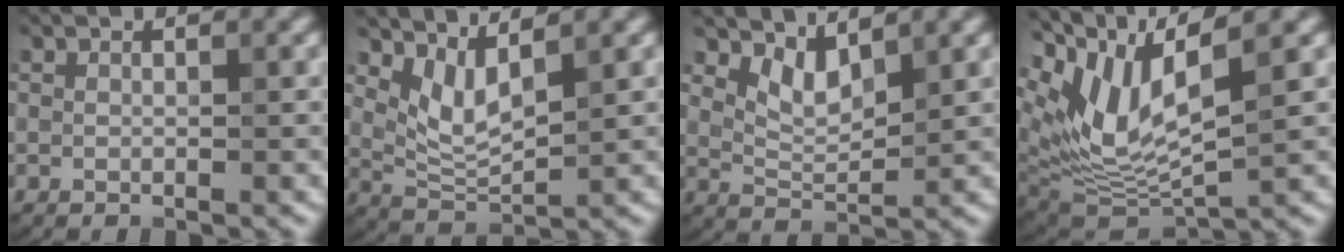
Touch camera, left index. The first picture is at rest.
{"total": 3.7, "force": [2.1, 1.3, 2.7], "torque": [-0.064, -0.013, 0.048]}
{"total": 3.1, "force": [2.1, 1.2, 1.9], "torque": [-0.040, -0.011, 0.042]}
{"total": 8.5, "force": [3.5, 3.1, 7.1], "torque": [-0.152, -0.010, 0.069]}